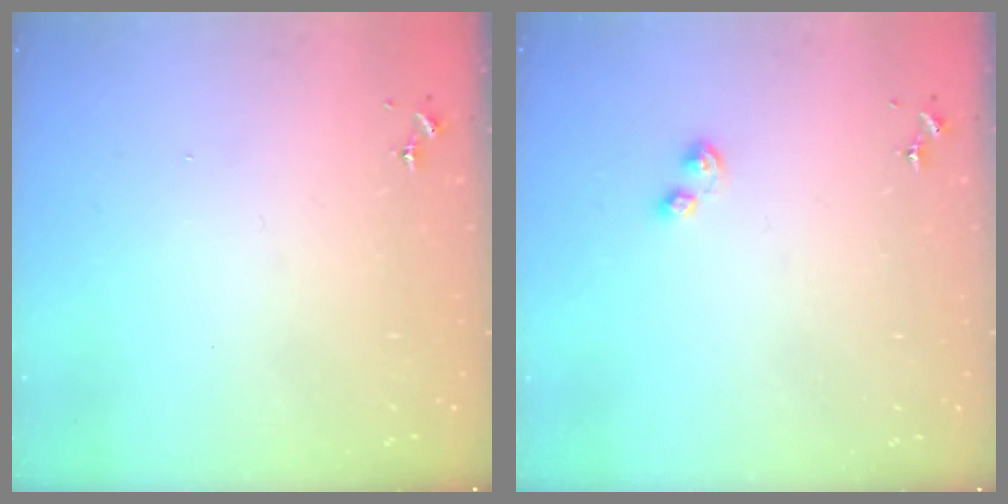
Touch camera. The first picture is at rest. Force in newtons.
{"total": 4.3, "press": 4.3, "slide": 0.5}